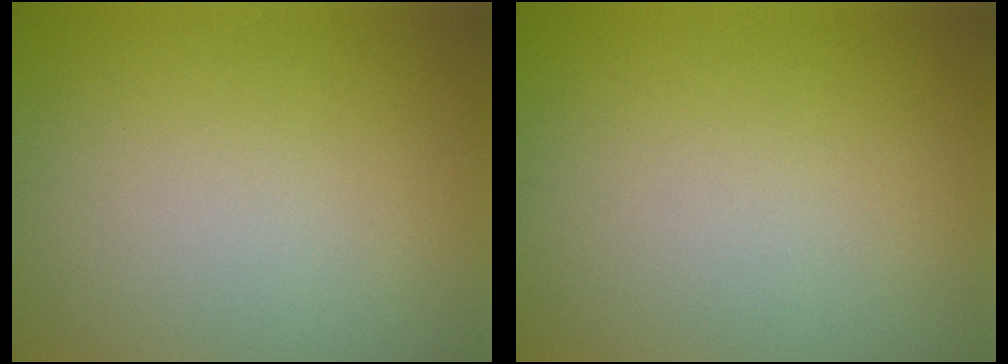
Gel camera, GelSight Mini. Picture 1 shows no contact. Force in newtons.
{"total": 0.0}